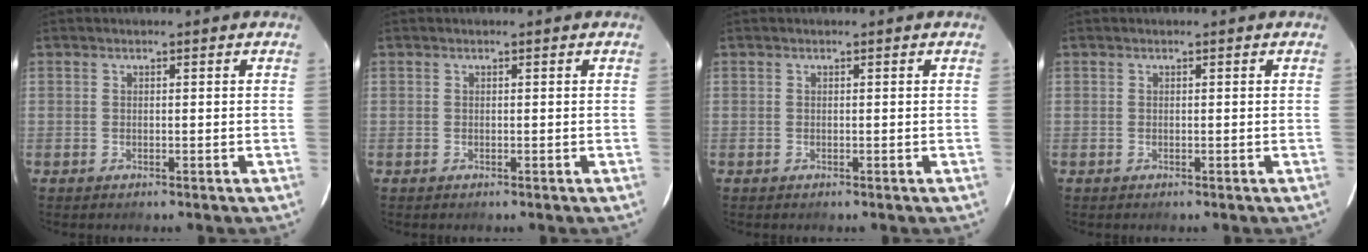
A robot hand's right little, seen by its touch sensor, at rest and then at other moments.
{"total": 0.0}
{"total": 0.0}
{"total": 0.0}